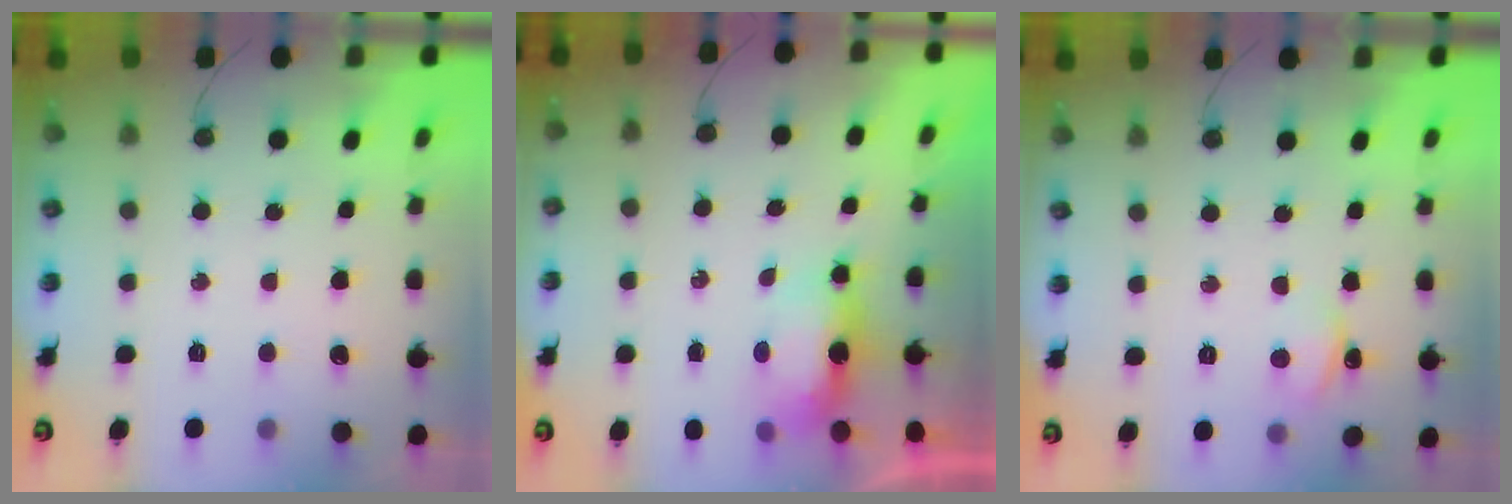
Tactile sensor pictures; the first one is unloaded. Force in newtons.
{"total": 7.0, "press": 6.3, "slide": 3.1}
{"total": 3.0, "press": 3.0, "slide": 0.4}